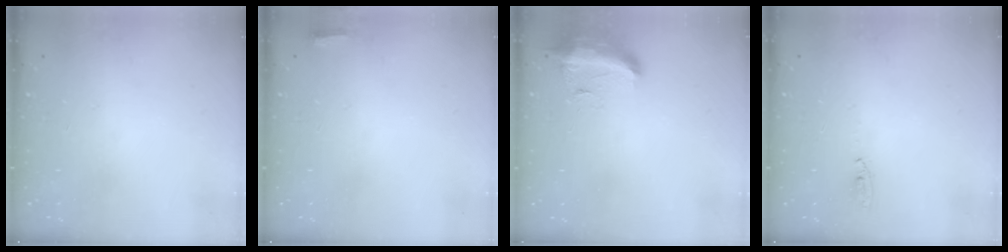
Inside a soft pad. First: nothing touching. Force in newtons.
{"total": 2.7, "press": 2.6, "slide": 0.9}
{"total": 15.9, "press": 11.4, "slide": 11.1}
{"total": 2.7, "press": 2.5, "slide": 1.0}